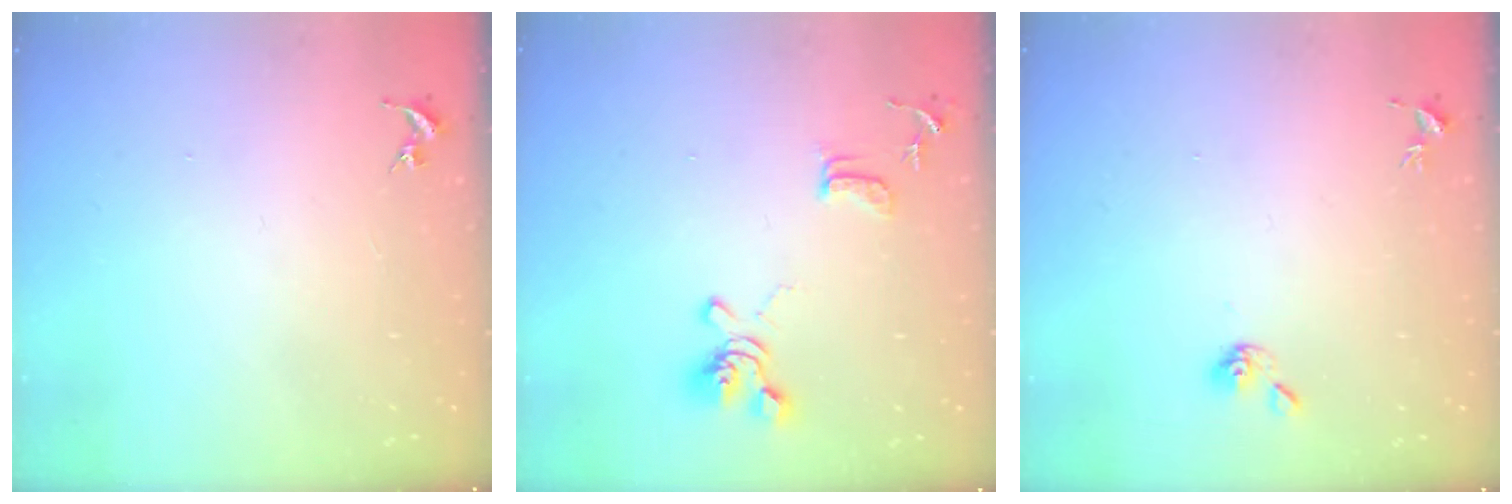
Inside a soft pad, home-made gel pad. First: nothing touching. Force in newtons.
{"total": 13.0, "press": 12.9, "slide": 1.6}
{"total": 5.2, "press": 5.1, "slide": 0.6}